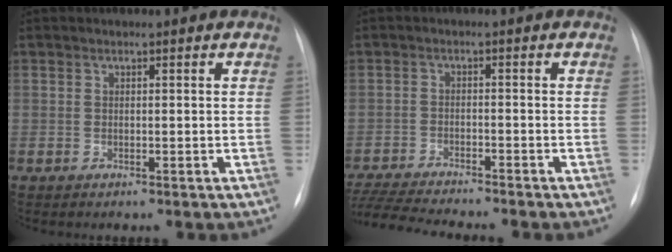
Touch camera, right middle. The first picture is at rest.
{"total": 11.6, "force": [-10.7, 0.3, 4.5], "torque": [-0.080, -0.010, -0.174]}